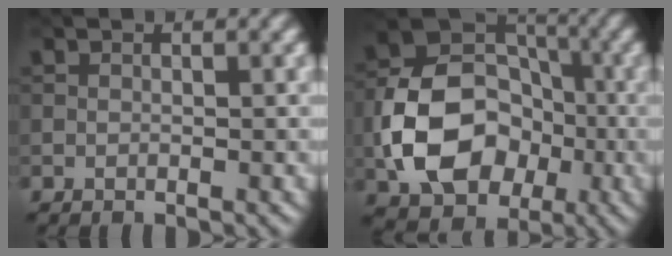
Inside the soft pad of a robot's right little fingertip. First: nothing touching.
{"total": 10.8, "force": [-2.8, 8.0, 6.7], "torque": [-0.123, 0.000, -0.054]}